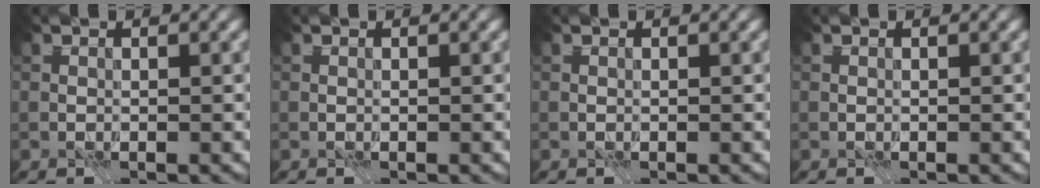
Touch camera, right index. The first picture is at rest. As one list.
[{"total": 0.0}, {"total": 0.0}, {"total": 0.0}]